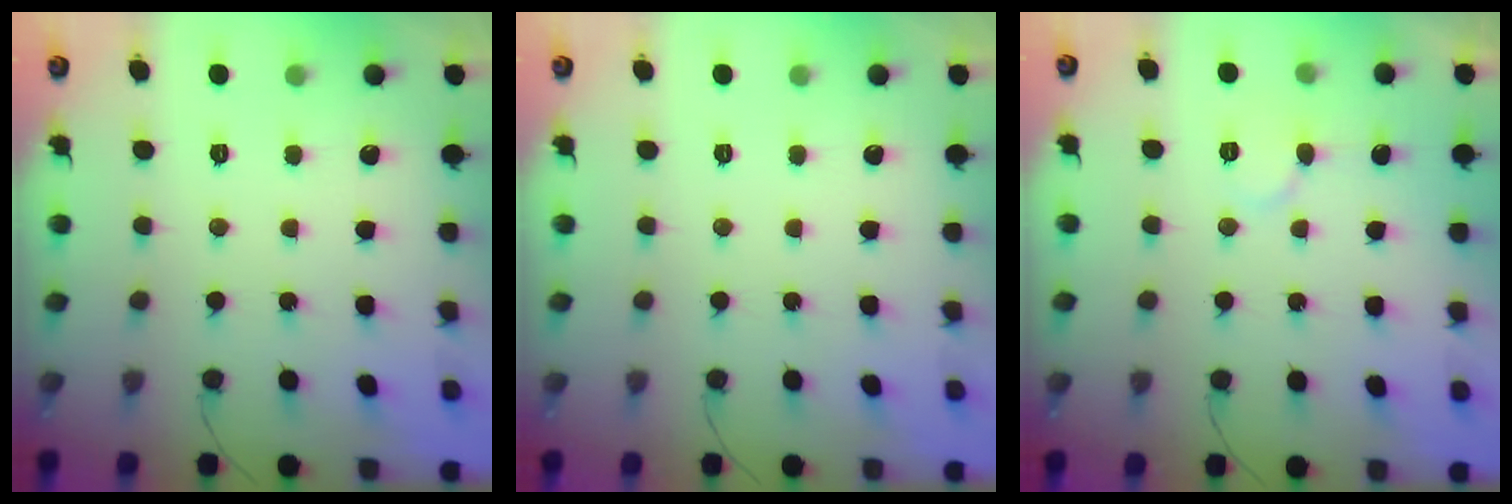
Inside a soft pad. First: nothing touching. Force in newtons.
{"total": 0.0}
{"total": 4.5, "press": 4.5, "slide": 0.3}